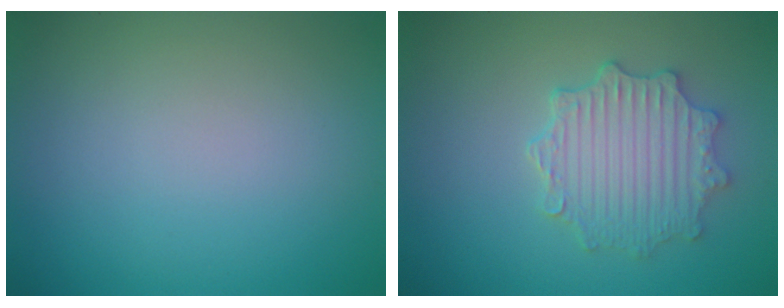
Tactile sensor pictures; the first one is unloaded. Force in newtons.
{"total": 4.5, "press": 3.8, "slide": 2.4}